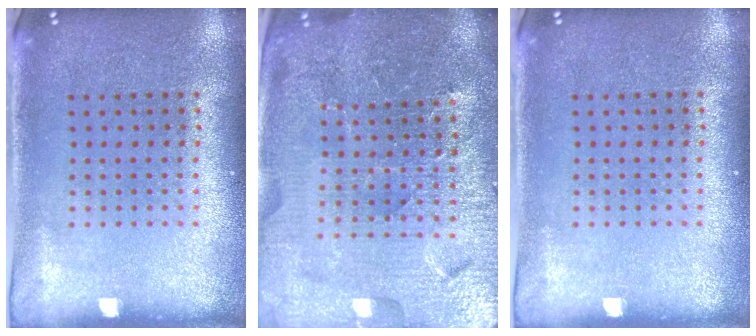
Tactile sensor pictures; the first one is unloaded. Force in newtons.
{"total": 5.4, "press": 5.0, "slide": 2.2}
{"total": 0.0}